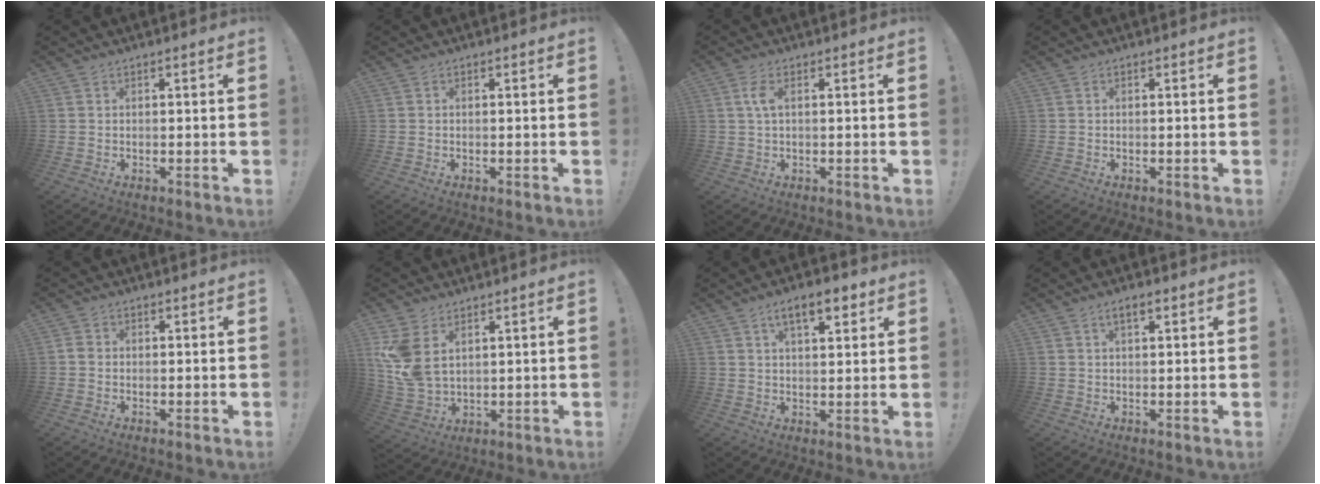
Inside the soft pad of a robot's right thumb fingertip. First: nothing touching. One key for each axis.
{"total": 0.0}
{"total": 3.6, "fx": 0.6, "fy": 1.2, "fz": 3.4, "tx": -0.065, "ty": -0.001, "tz": 0.007}
{"total": 0.0}
{"total": 2.1, "fx": -0.2, "fy": 1.8, "fz": 1.1, "tx": -0.012, "ty": 0.005, "tz": -0.005}
{"total": 9.6, "fx": 4.2, "fy": 5.9, "fz": 6.2, "tx": -0.129, "ty": -0.017, "tz": 0.084}
{"total": 8.2, "fx": 4.4, "fy": 3.3, "fz": 6.1, "tx": -0.088, "ty": -0.010, "tz": 0.073}
{"total": 3.1, "fx": 1.5, "fy": 1.2, "fz": 2.5, "tx": -0.040, "ty": 0.000, "tz": 0.023}